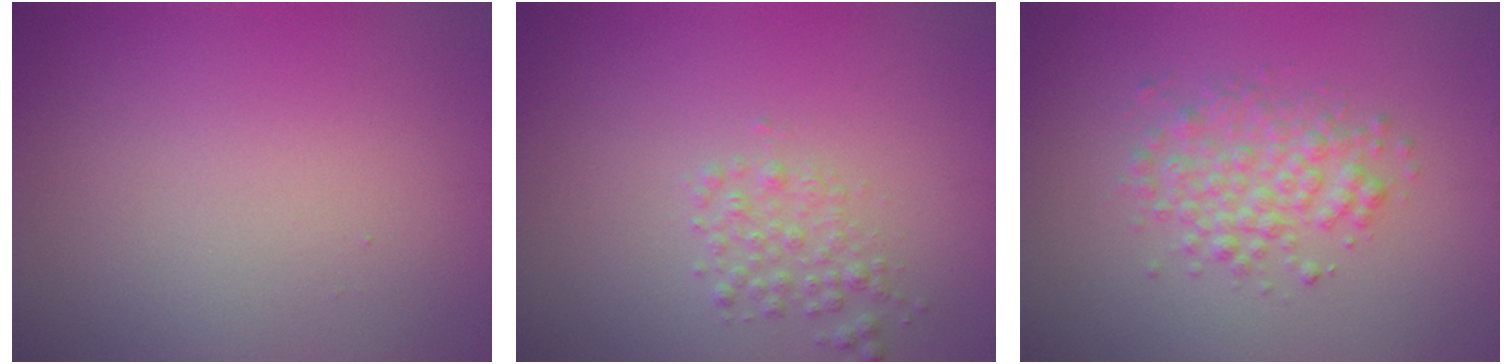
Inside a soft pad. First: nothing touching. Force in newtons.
{"total": 1.7, "press": 1.7, "slide": 0.1}
{"total": 3.0, "press": 3.0, "slide": 0.1}